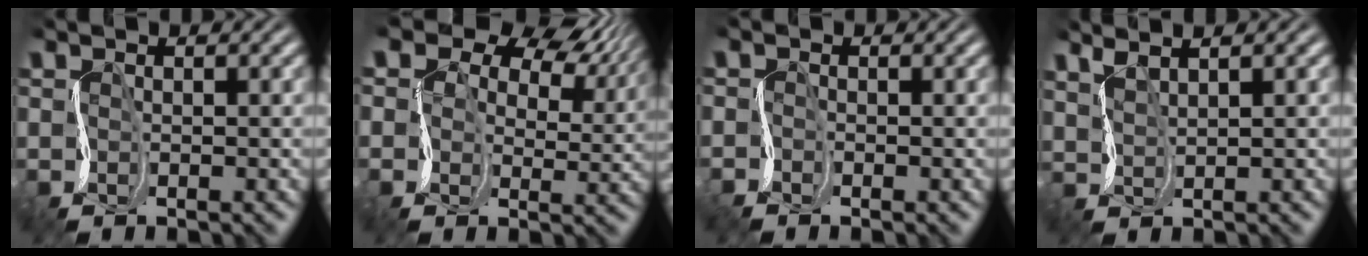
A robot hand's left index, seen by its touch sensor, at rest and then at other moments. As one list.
[{"total": 13.8, "force": [8.2, 8.4, 7.3], "torque": [-0.136, 0.033, 0.118]}, {"total": 1.2, "force": [-1.2, 0.1, 0.0], "torque": [-0.014, -0.009, -0.015]}, {"total": 2.9, "force": [2.9, 0.1, 0.1], "torque": [-0.011, 0.010, 0.036]}]